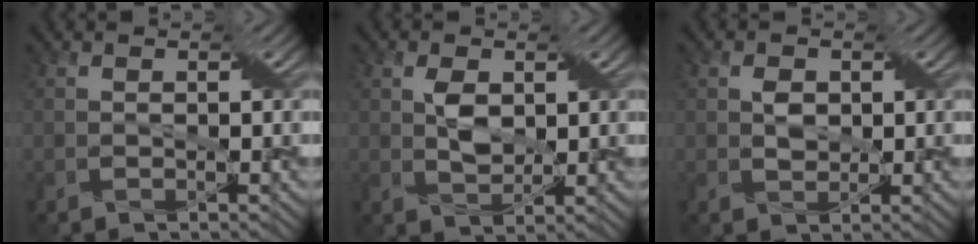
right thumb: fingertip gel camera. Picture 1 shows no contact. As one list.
[{"total": 3.3, "force": [0.9, 2.0, 2.5], "torque": [-0.053, 0.000, 0.018]}, {"total": 1.9, "force": [0.4, 1.4, 1.2], "torque": [-0.027, -0.001, 0.008]}]